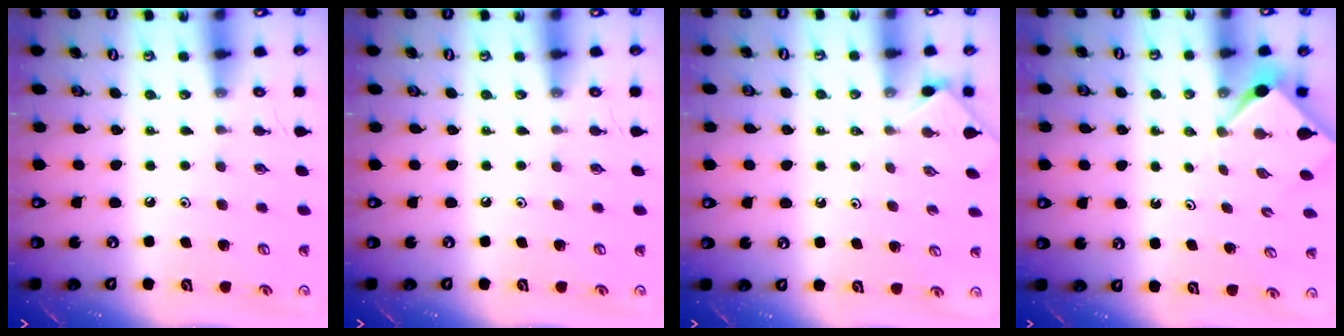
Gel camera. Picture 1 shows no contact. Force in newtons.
{"total": 0.0}
{"total": 1.8, "press": 1.7, "slide": 0.4}
{"total": 3.2, "press": 3.2, "slide": 0.4}